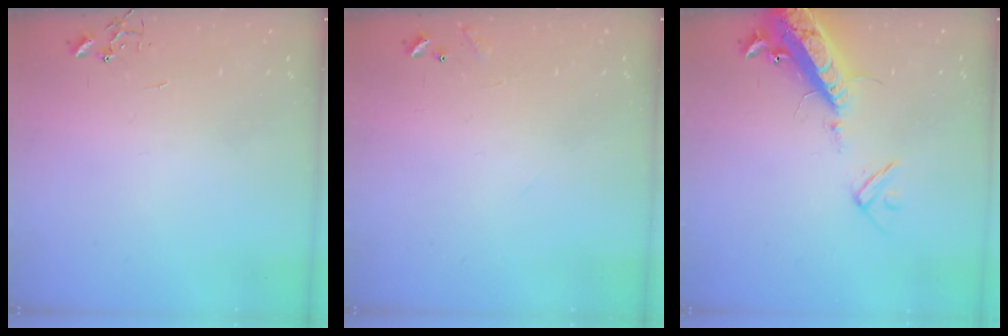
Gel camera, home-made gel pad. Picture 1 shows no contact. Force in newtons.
{"total": 6.9, "press": 6.9, "slide": 0.4}
{"total": 16.4, "press": 16.1, "slide": 3.1}